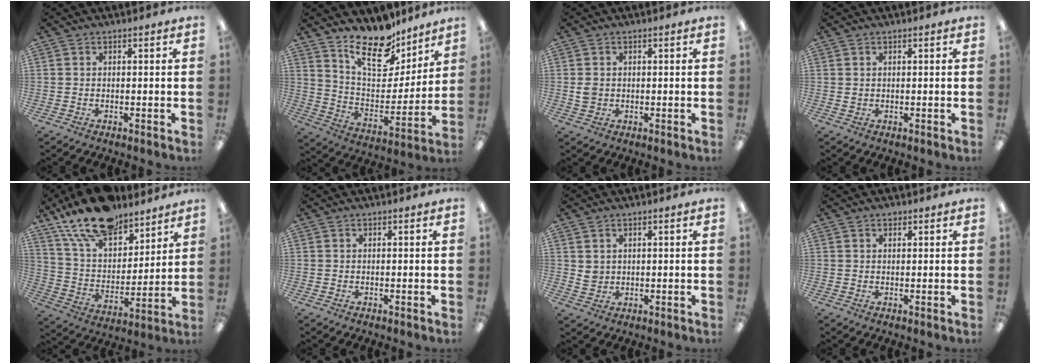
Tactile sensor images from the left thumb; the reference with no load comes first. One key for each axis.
{"total": 18.4, "fx": 14.3, "fy": 7.8, "fz": 8.5, "tx": -0.151, "ty": -0.096, "tz": 0.253}
{"total": 2.3, "fx": 0.2, "fy": 2.0, "fz": 1.2, "tx": -0.014, "ty": 0.001, "tz": 0.001}
{"total": 0.7, "fx": 0.4, "fy": 0.5, "fz": 0.3, "tx": -0.006, "ty": 0.003, "tz": 0.008}
{"total": 18.7, "fx": 14.6, "fy": 8.4, "fz": 8.2, "tx": -0.164, "ty": -0.081, "tz": 0.264}
{"total": 0.0}
{"total": 2.6, "fx": 1.4, "fy": 2.1, "fz": 0.7, "tx": -0.008, "ty": -0.001, "tz": 0.026}
{"total": 1.2, "fx": 0.9, "fy": 0.5, "fz": 0.5, "tx": -0.004, "ty": -0.002, "tz": 0.015}